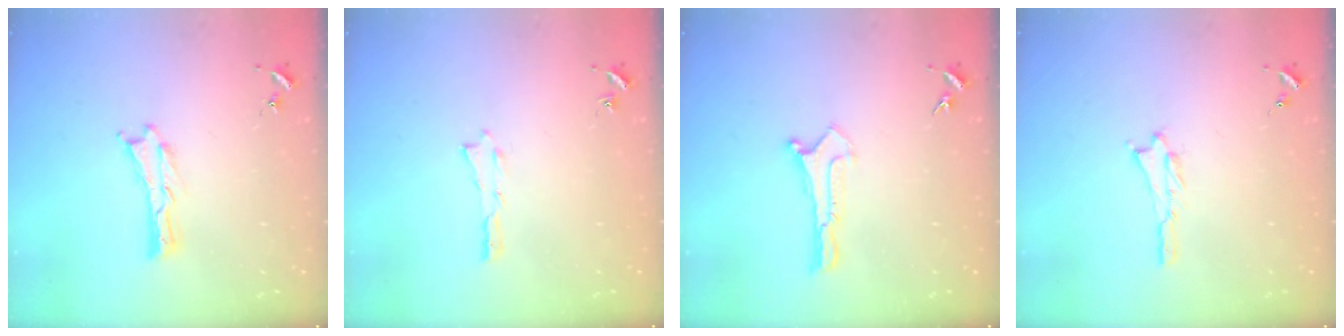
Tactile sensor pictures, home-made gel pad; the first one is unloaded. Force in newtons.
{"total": 0.0}
{"total": 0.0}
{"total": 0.8, "press": 0.8, "slide": 0.2}